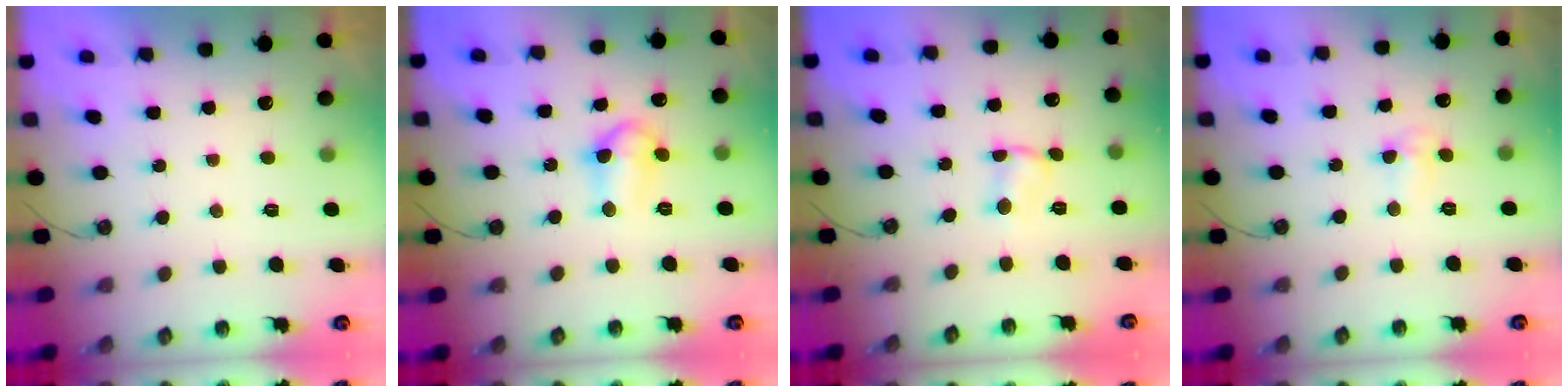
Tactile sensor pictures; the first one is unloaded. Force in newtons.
{"total": 9.1, "press": 9.0, "slide": 0.9}
{"total": 1.8, "press": 1.8, "slide": 0.1}
{"total": 3.5, "press": 3.5, "slide": 0.5}